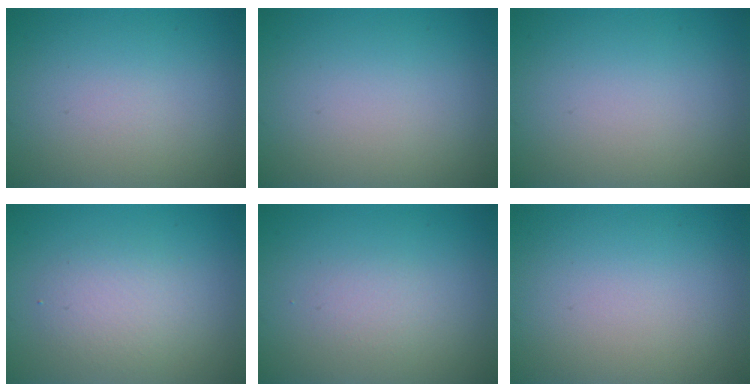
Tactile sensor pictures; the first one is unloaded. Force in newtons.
{"total": 0.0}
{"total": 0.0}
{"total": 2.8, "press": 2.8, "slide": 0.1}
{"total": 1.1, "press": 1.1, "slide": 0.0}
{"total": 0.0}